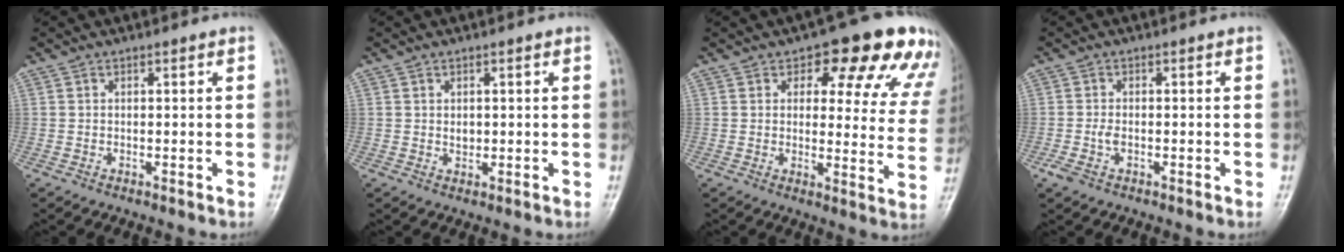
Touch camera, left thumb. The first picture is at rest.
{"total": 1.4, "force": [0.1, 1.1, 0.8], "torque": [-0.006, 0.000, 0.003]}
{"total": 16.6, "force": [10.0, 7.8, 10.8], "torque": [-0.071, -0.033, 0.102]}
{"total": 2.7, "force": [-1.1, 1.4, 2.0], "torque": [-0.057, 0.007, -0.024]}